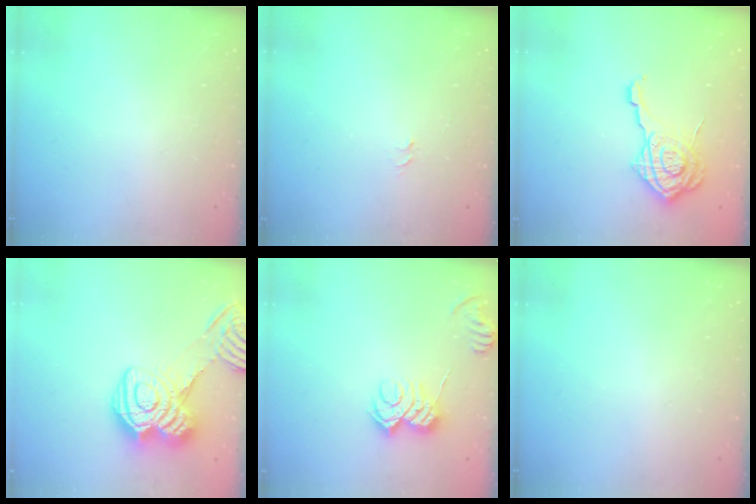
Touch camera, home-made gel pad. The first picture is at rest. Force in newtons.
{"total": 3.5, "press": 3.5, "slide": 0.3}
{"total": 14.0, "press": 14.0, "slide": 1.0}
{"total": 16.9, "press": 16.8, "slide": 1.2}
{"total": 8.3, "press": 8.2, "slide": 0.8}
{"total": 0.0}